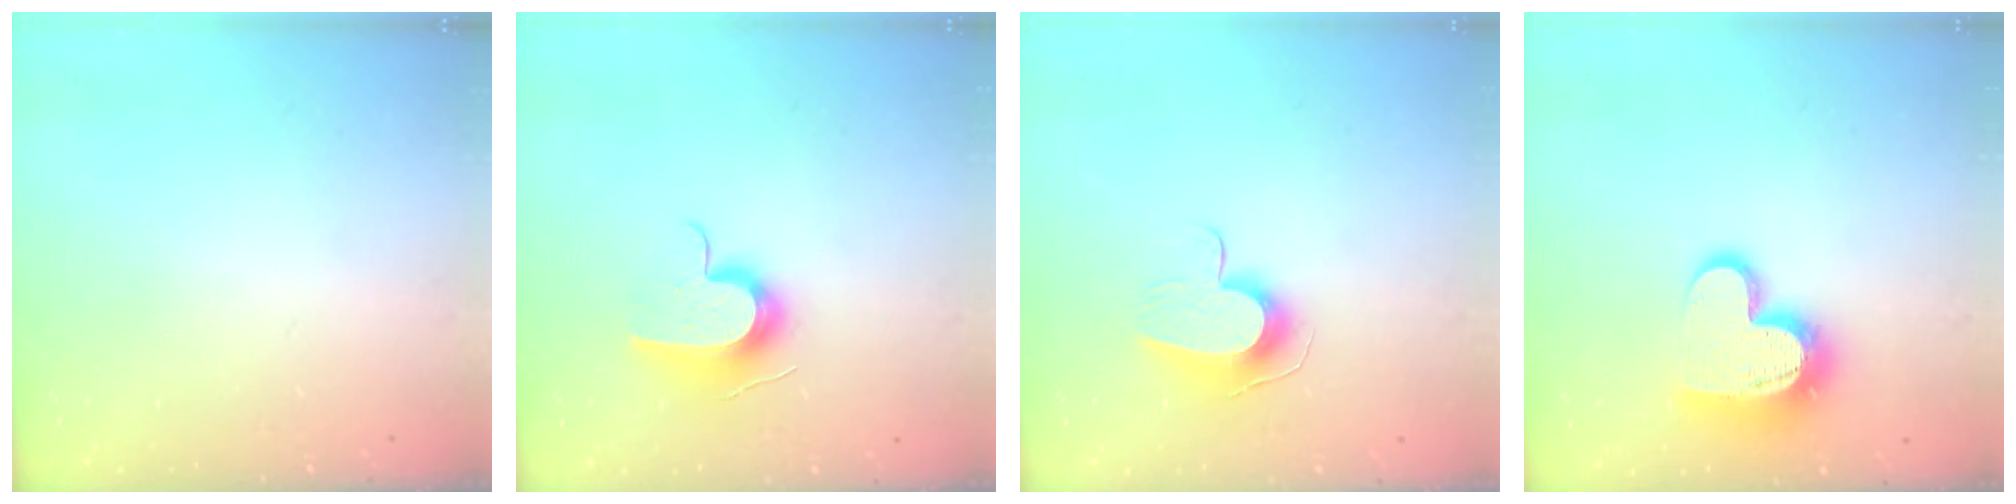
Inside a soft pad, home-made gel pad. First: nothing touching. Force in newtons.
{"total": 11.3, "press": 11.3, "slide": 0.4}
{"total": 9.4, "press": 9.4, "slide": 0.6}
{"total": 14.7, "press": 14.6, "slide": 1.1}